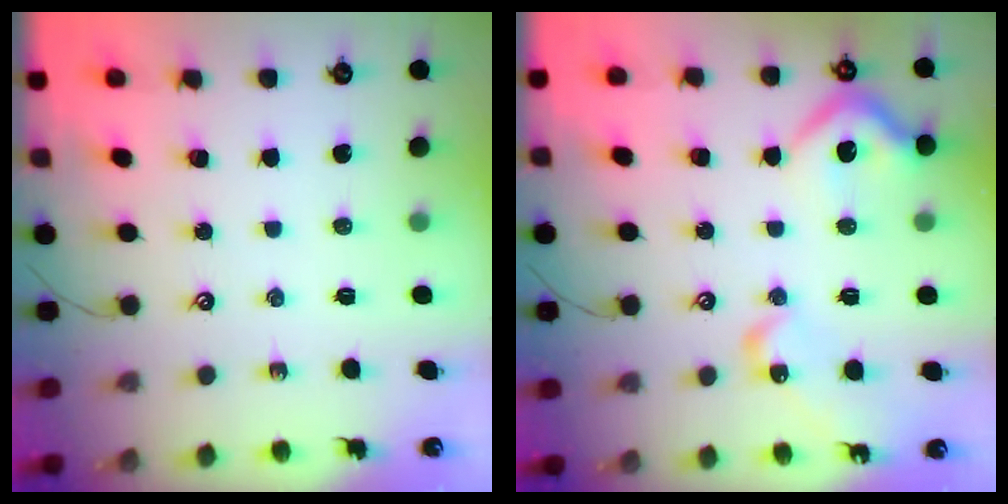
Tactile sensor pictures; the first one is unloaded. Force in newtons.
{"total": 13.7, "press": 13.7, "slide": 1.2}